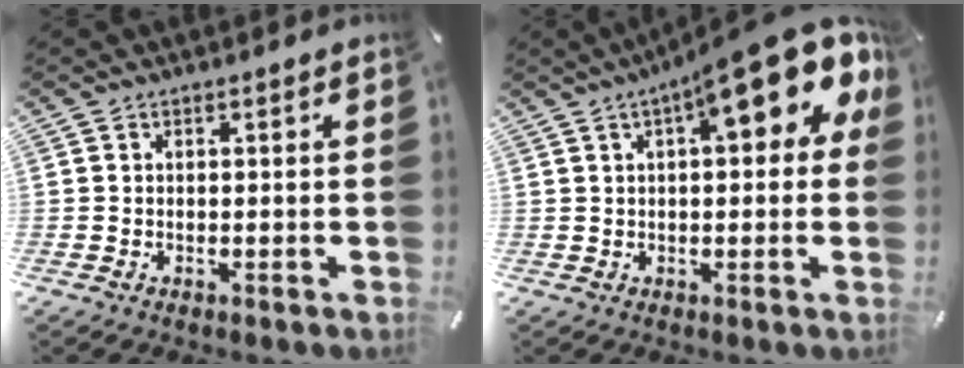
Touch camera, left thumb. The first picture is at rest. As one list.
[{"total": 17.1, "force": [7.8, 5.5, 14.2], "torque": [-0.192, -0.042, 0.118]}]